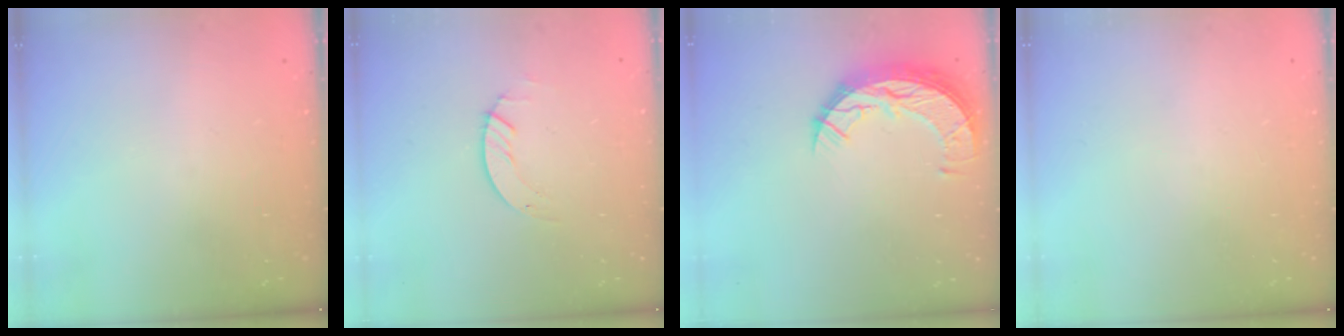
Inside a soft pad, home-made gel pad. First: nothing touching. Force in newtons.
{"total": 1.4, "press": 1.4, "slide": 0.2}
{"total": 10.7, "press": 10.7, "slide": 0.8}
{"total": 0.0}